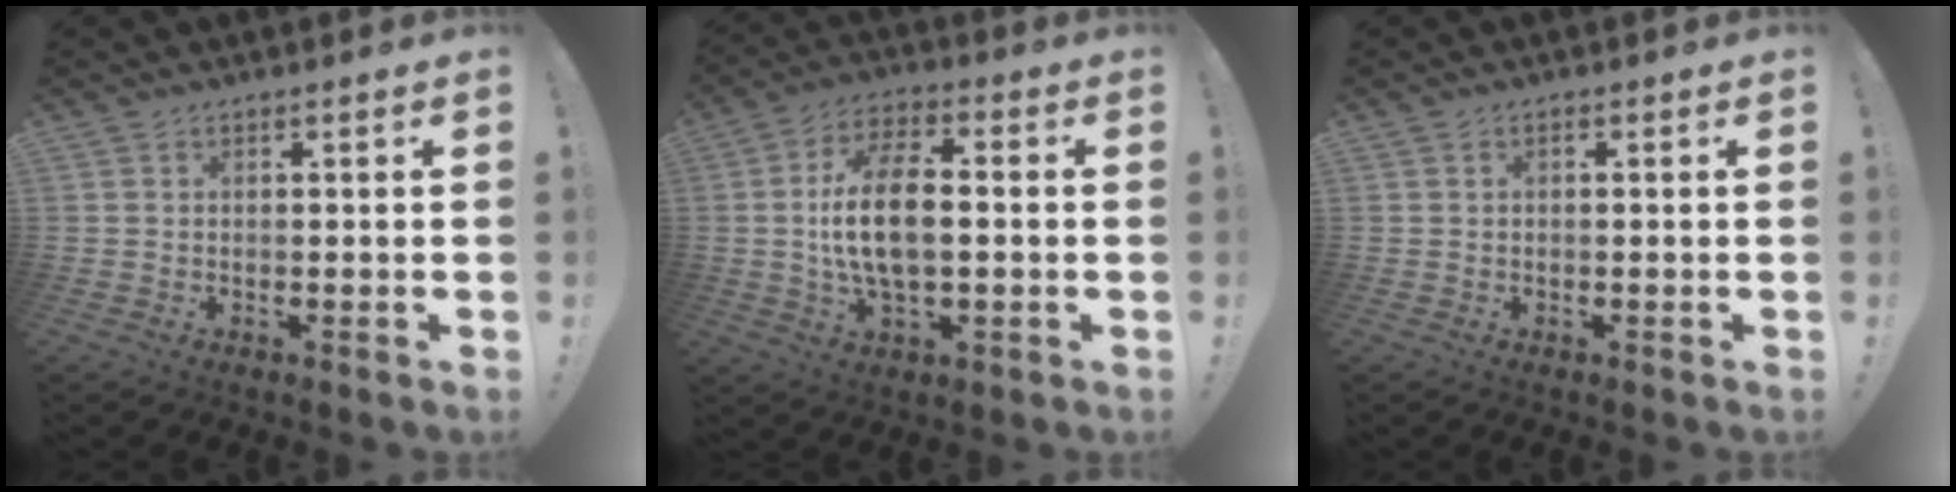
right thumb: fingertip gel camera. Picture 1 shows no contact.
{"total": 14.2, "force": [-0.4, 7.0, 12.3], "torque": [-0.225, 0.007, -0.010]}
{"total": 0.5, "force": [-0.2, 0.4, 0.3], "torque": [-0.011, 0.005, -0.003]}